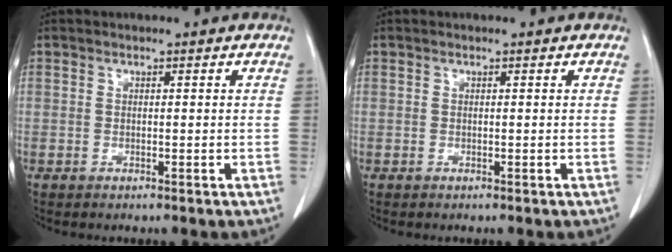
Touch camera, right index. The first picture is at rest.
{"total": 0.0}